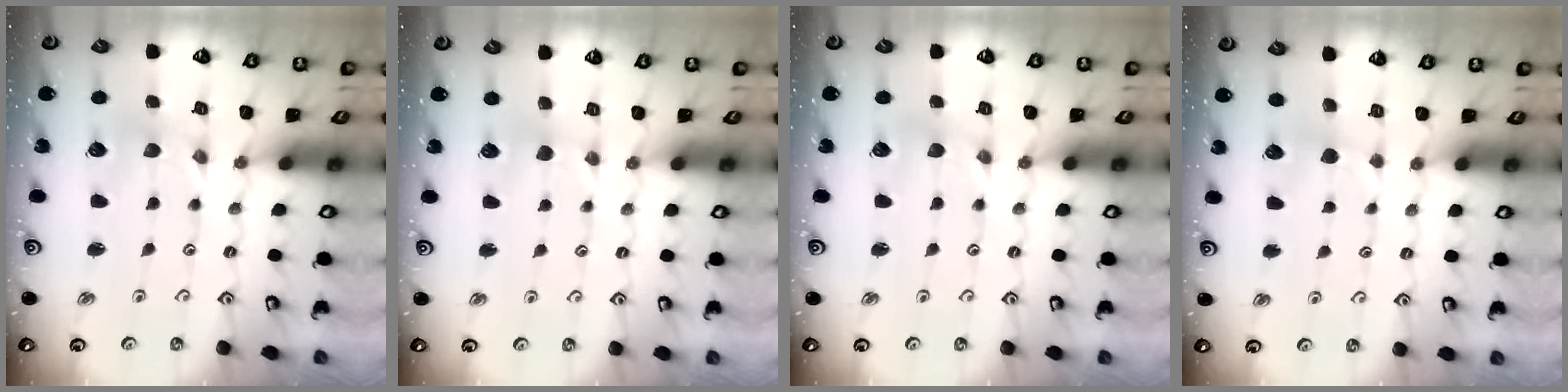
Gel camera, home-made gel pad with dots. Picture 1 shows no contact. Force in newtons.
{"total": 1.7, "press": 1.7, "slide": 0.3}
{"total": 0.8, "press": 0.8, "slide": 0.0}
{"total": 2.4, "press": 2.4, "slide": 0.4}